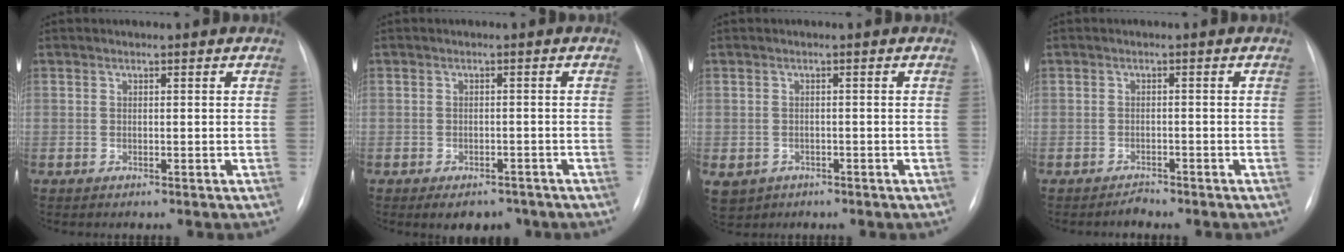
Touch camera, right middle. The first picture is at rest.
{"total": 5.0, "force": [-3.7, 2.7, 1.8], "torque": [-0.012, 0.004, -0.044]}
{"total": 5.8, "force": [-2.9, 4.7, 1.6], "torque": [-0.035, 0.003, -0.035]}
{"total": 1.3, "force": [-1.3, 0.4, 0.0], "torque": [0.001, -0.002, -0.020]}